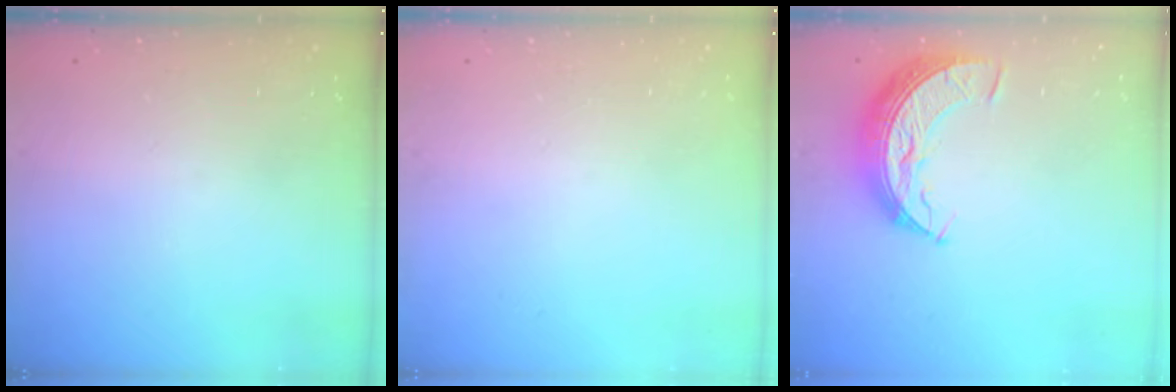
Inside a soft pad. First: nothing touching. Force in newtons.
{"total": 0.0}
{"total": 10.5, "press": 10.5, "slide": 0.5}